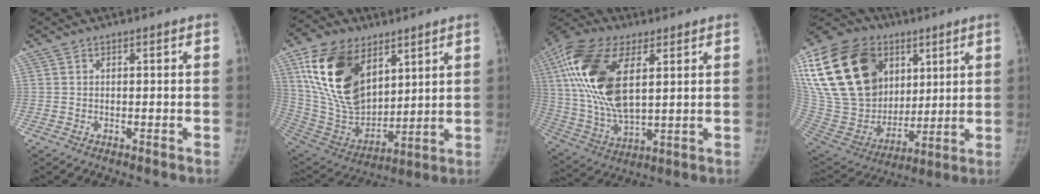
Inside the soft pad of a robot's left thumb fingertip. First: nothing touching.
{"total": 23.4, "force": [9.7, 14.4, 15.7], "torque": [-0.267, -0.042, 0.188]}
{"total": 22.4, "force": [6.1, 11.4, 18.3], "torque": [-0.374, -0.012, 0.110]}
{"total": 35.9, "force": [12.3, 25.1, 22.6], "torque": [-0.479, 0.035, 0.242]}